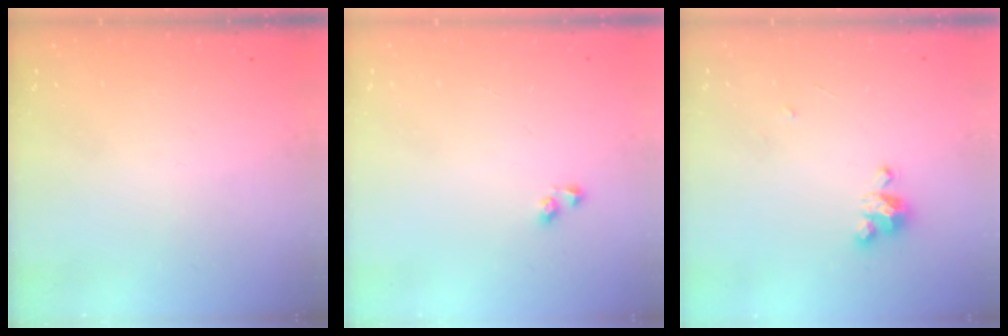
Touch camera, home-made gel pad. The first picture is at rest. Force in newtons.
{"total": 2.4, "press": 2.0, "slide": 1.3}
{"total": 4.2, "press": 4.2, "slide": 0.2}